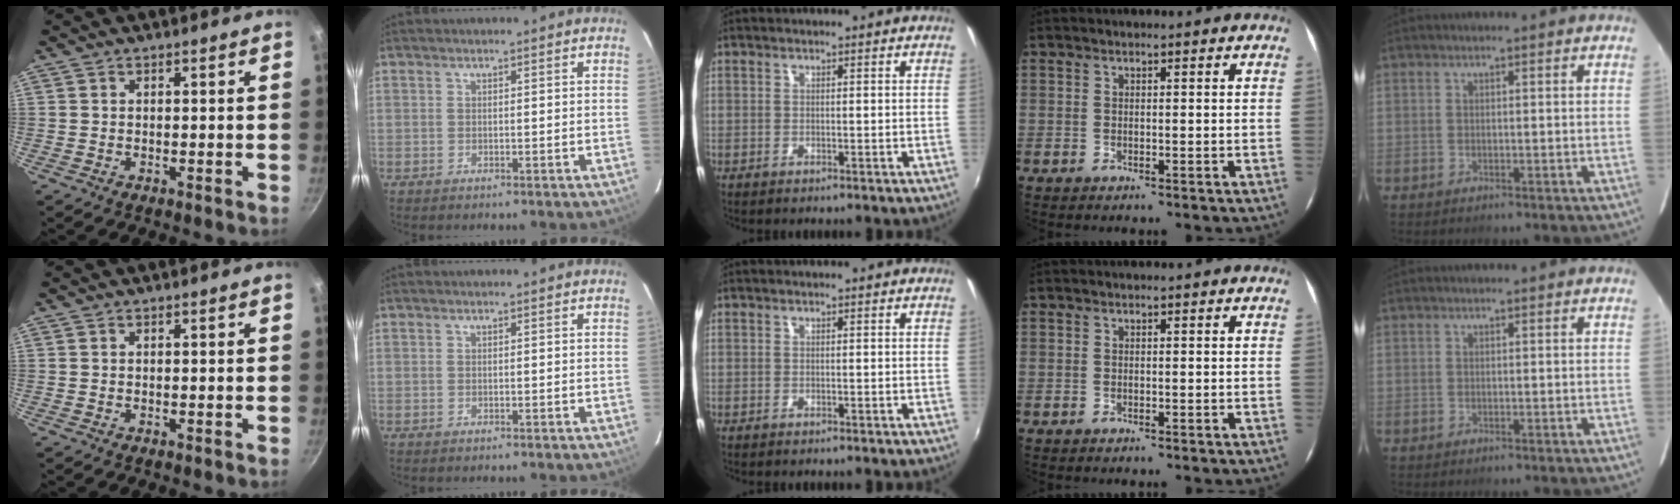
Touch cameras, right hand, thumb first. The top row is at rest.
{}